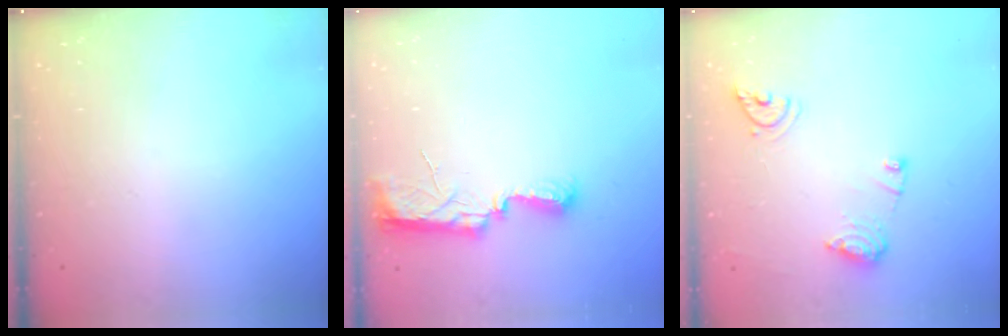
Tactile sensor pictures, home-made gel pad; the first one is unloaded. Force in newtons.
{"total": 7.9, "press": 7.8, "slide": 0.8}
{"total": 10.3, "press": 10.2, "slide": 1.1}